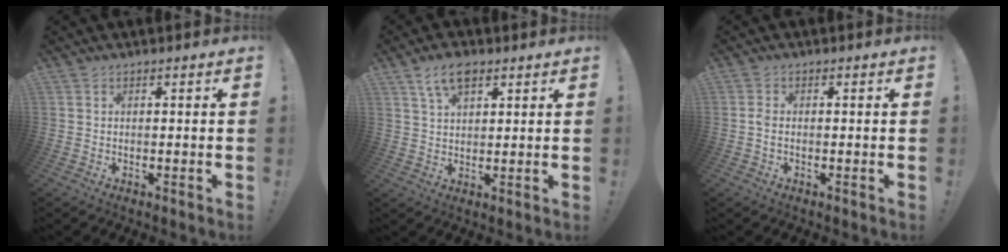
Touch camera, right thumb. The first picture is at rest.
{"total": 7.1, "force": [4.0, 3.6, 4.6], "torque": [-0.079, -0.008, 0.073]}
{"total": 1.7, "force": [-0.3, 0.9, 1.5], "torque": [-0.033, 0.006, -0.003]}